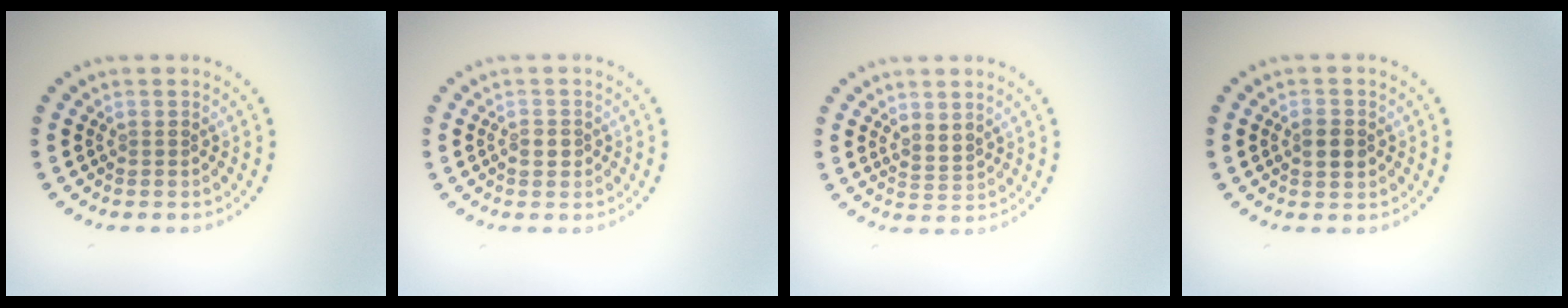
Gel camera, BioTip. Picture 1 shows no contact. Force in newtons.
{"total": 1.3, "press": 1.3, "slide": 0.1}
{"total": 1.8, "press": 1.5, "slide": 1.1}
{"total": 2.1, "press": 2.0, "slide": 0.1}